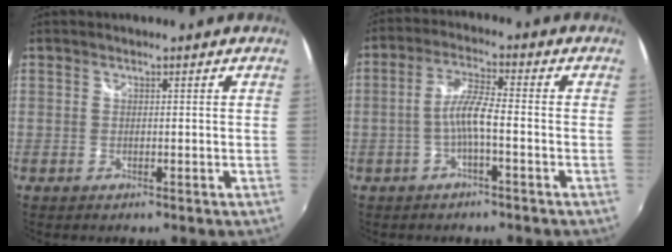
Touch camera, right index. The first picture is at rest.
{"total": 5.3, "force": [-1.8, 0.5, 4.9], "torque": [-0.105, 0.009, -0.034]}